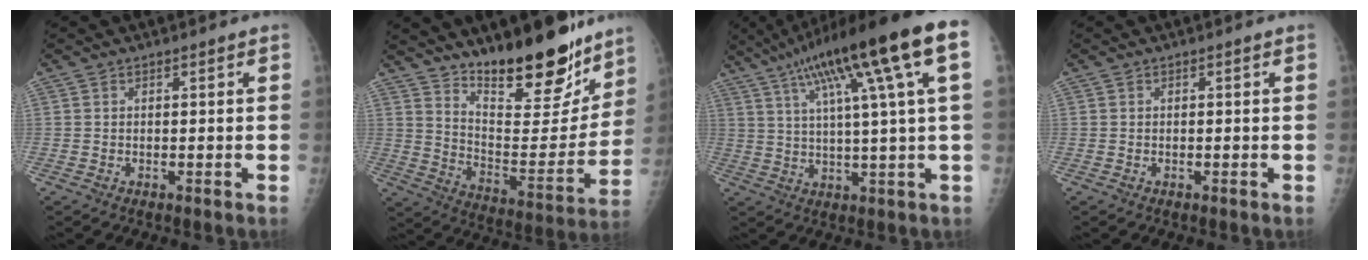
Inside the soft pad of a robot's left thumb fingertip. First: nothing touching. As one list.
[{"total": 21.8, "force": [16.2, 7.3, 12.6], "torque": [-0.140, -0.111, 0.259]}, {"total": 20.2, "force": [8.5, 1.8, 18.2], "torque": [-0.296, 0.012, 0.131]}, {"total": 0.0}]